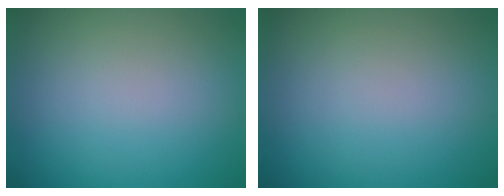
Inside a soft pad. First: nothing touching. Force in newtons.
{"total": 0.0}